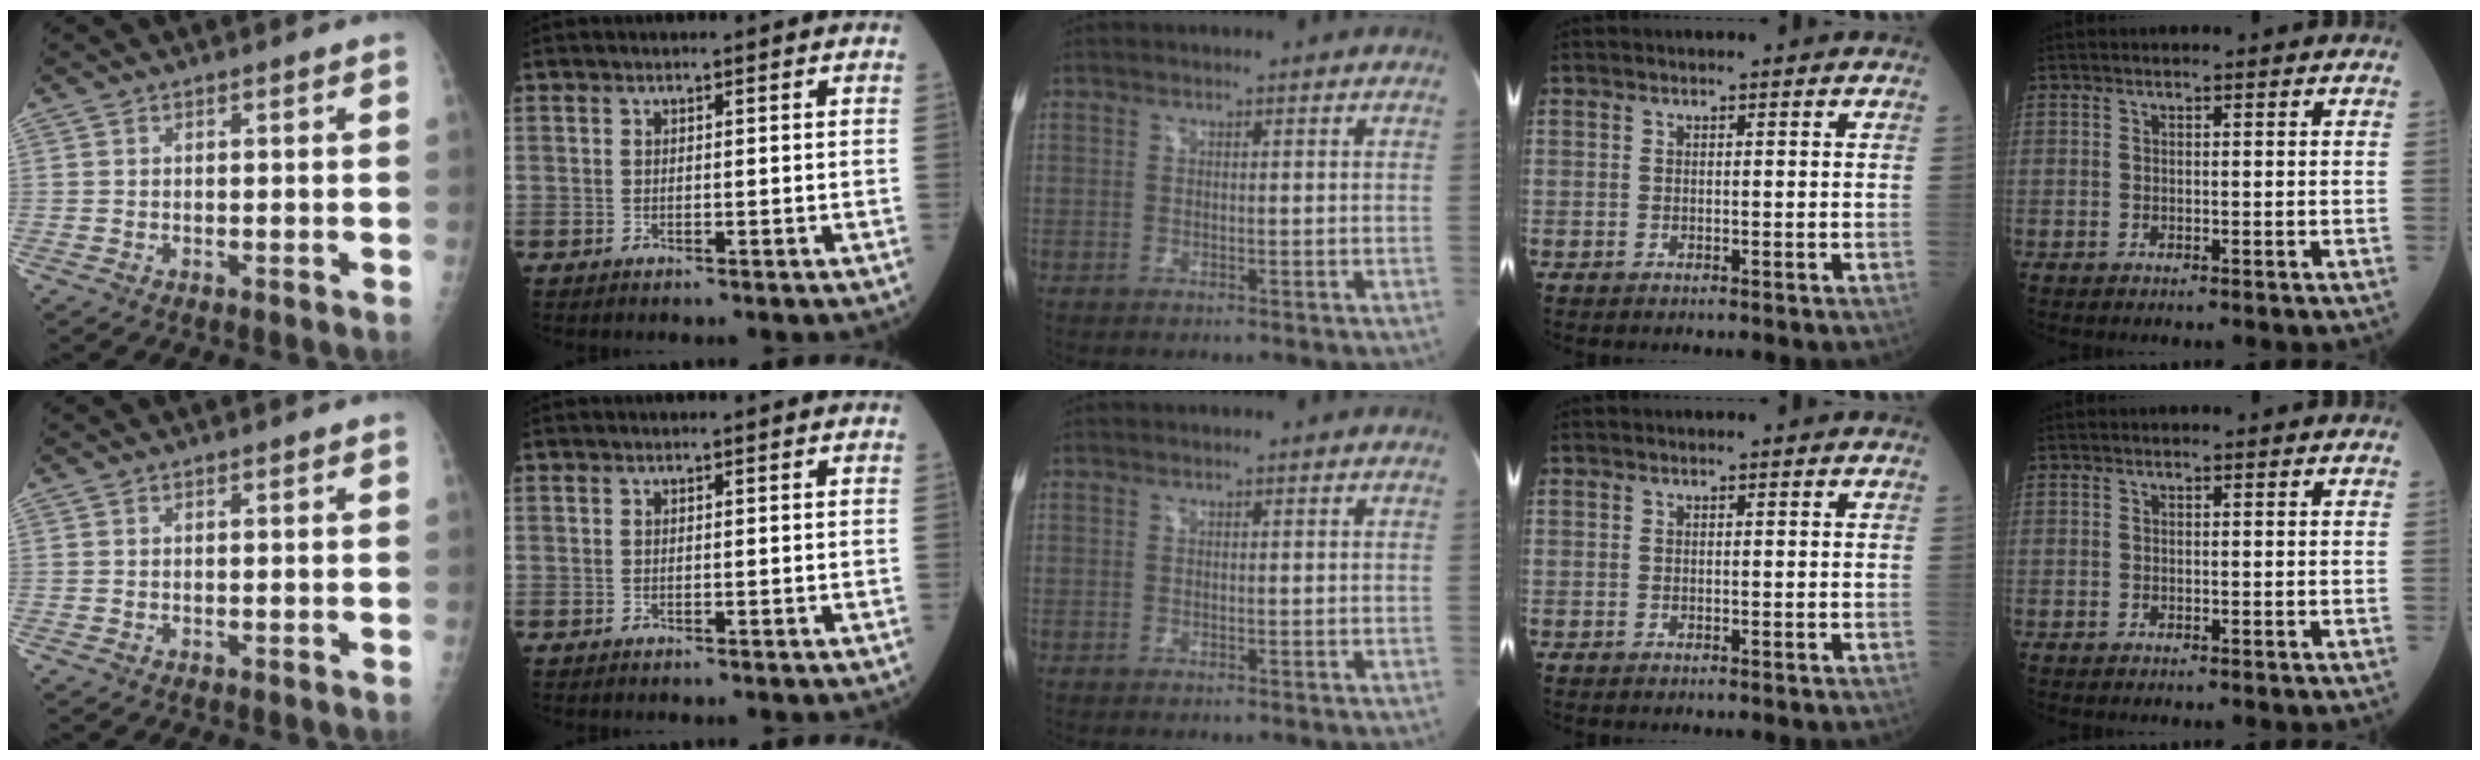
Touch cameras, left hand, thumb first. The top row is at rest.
{}